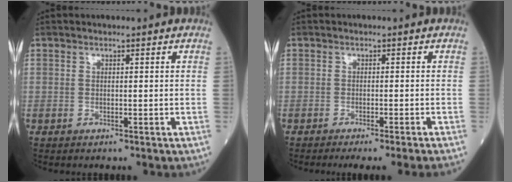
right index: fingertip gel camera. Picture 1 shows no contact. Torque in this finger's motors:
{"motor_torque": [0.11, -0.09, 0.09, 0.03]}